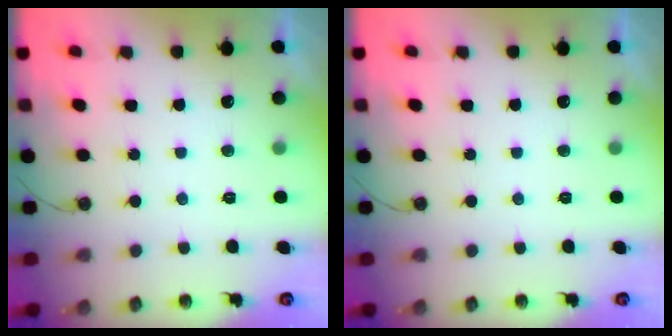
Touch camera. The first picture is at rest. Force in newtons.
{"total": 0.0}